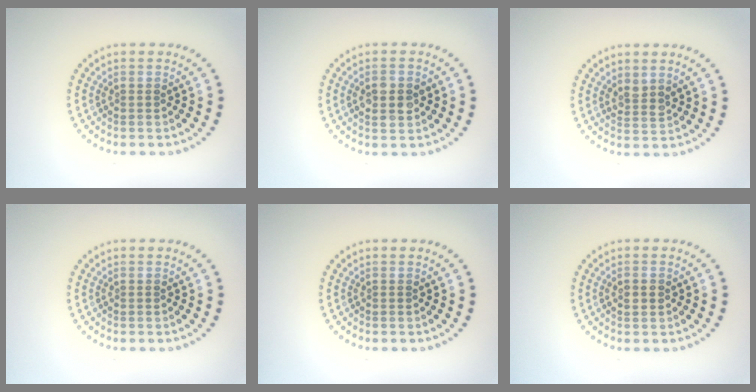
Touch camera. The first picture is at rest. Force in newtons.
{"total": 2.8, "press": 2.8, "slide": 0.2}
{"total": 1.5, "press": 1.2, "slide": 1.0}
{"total": 0.0}
{"total": 0.0}
{"total": 1.5, "press": 1.5, "slide": 0.1}